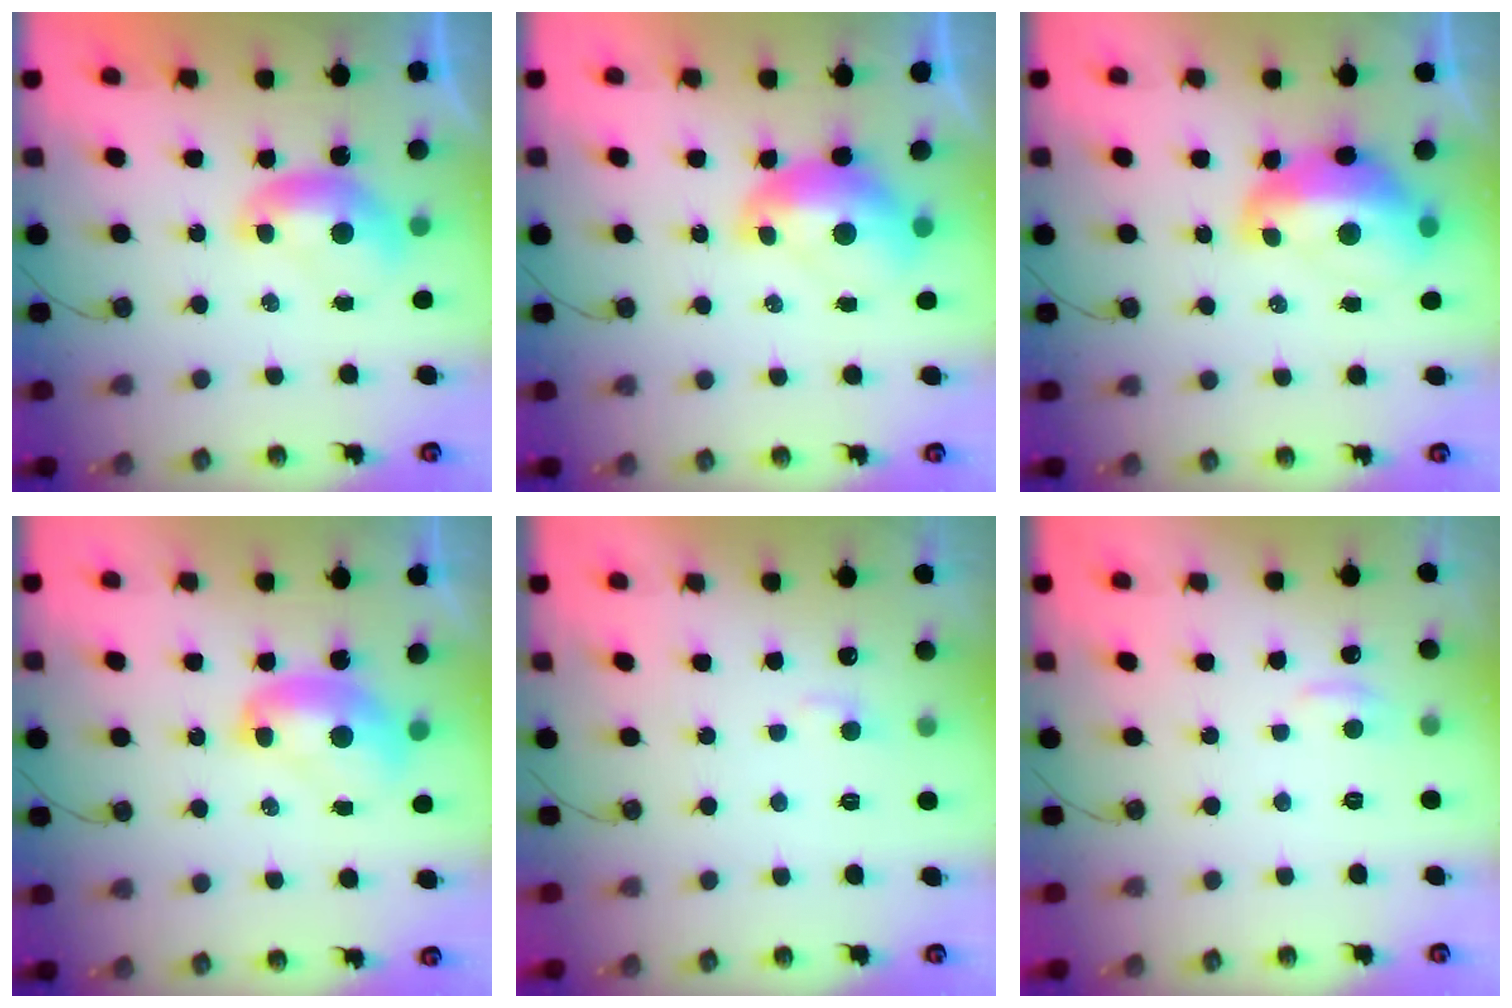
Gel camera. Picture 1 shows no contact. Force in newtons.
{"total": 2.3, "press": 2.2, "slide": 0.7}
{"total": 8.5, "press": 8.5, "slide": 1.0}
{"total": 2.5, "press": 2.5, "slide": 0.3}
{"total": 2.8, "press": 2.8, "slide": 0.5}
{"total": 1.2, "press": 1.0, "slide": 0.7}